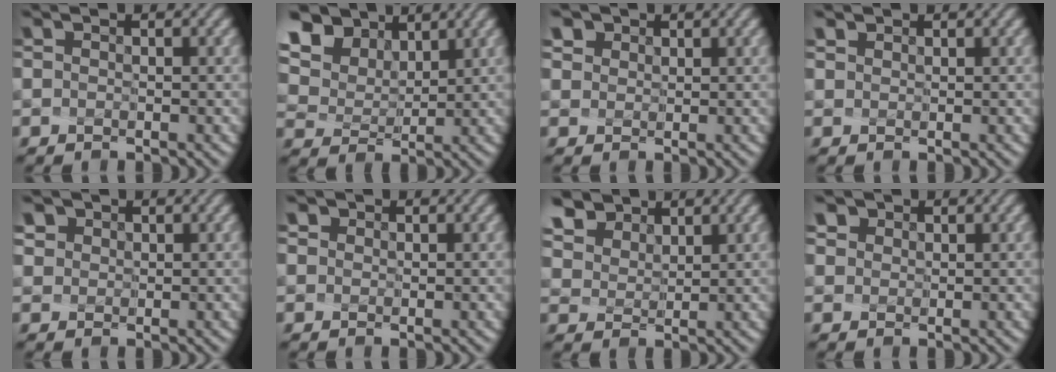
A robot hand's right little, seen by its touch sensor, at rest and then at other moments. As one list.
[{"total": 11.0, "force": [6.6, 7.3, 4.9], "torque": [-0.146, 0.028, 0.135]}, {"total": 2.9, "force": [1.7, 2.2, 0.9], "torque": [-0.022, 0.013, 0.022]}, {"total": 0.6, "force": [0.5, 0.2, -0.1], "torque": [-0.003, 0.011, 0.010]}, {"total": 3.4, "force": [1.8, 2.7, 1.2], "torque": [-0.029, 0.017, 0.022]}, {"total": 1.2, "force": [0.6, 1.0, 0.3], "torque": [0.004, 0.018, 0.000]}, {"total": 6.2, "force": [4.7, 3.7, 1.8], "torque": [-0.087, 0.004, 0.096]}, {"total": 2.5, "force": [1.5, 1.9, 0.8], "torque": [-0.010, 0.017, 0.015]}]